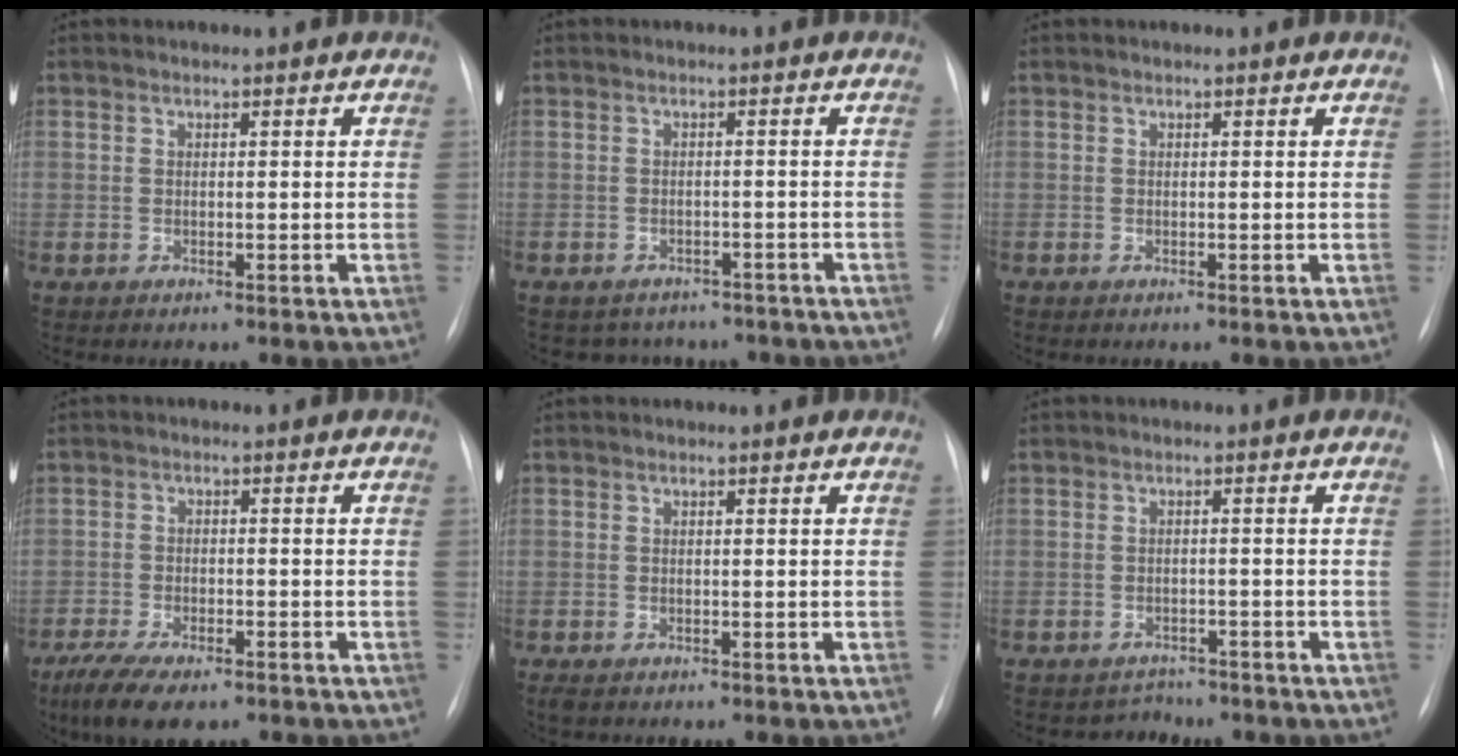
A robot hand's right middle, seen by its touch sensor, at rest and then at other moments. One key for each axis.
{"total": 7.4, "fx": -6.3, "fy": 3.7, "fz": 1.0, "tx": -0.008, "ty": 0.016, "tz": -0.065}
{"total": 0.0}
{"total": 8.9, "fx": -6.3, "fy": 3.0, "fz": 5.5, "tx": -0.095, "ty": -0.017, "tz": -0.100}
{"total": 1.1, "fx": -0.8, "fy": 0.6, "fz": 0.6, "tx": -0.012, "ty": -0.002, "tz": -0.008}
{"total": 2.6, "fx": -2.2, "fy": 1.2, "fz": -0.8, "tx": 0.008, "ty": 0.008, "tz": -0.031}